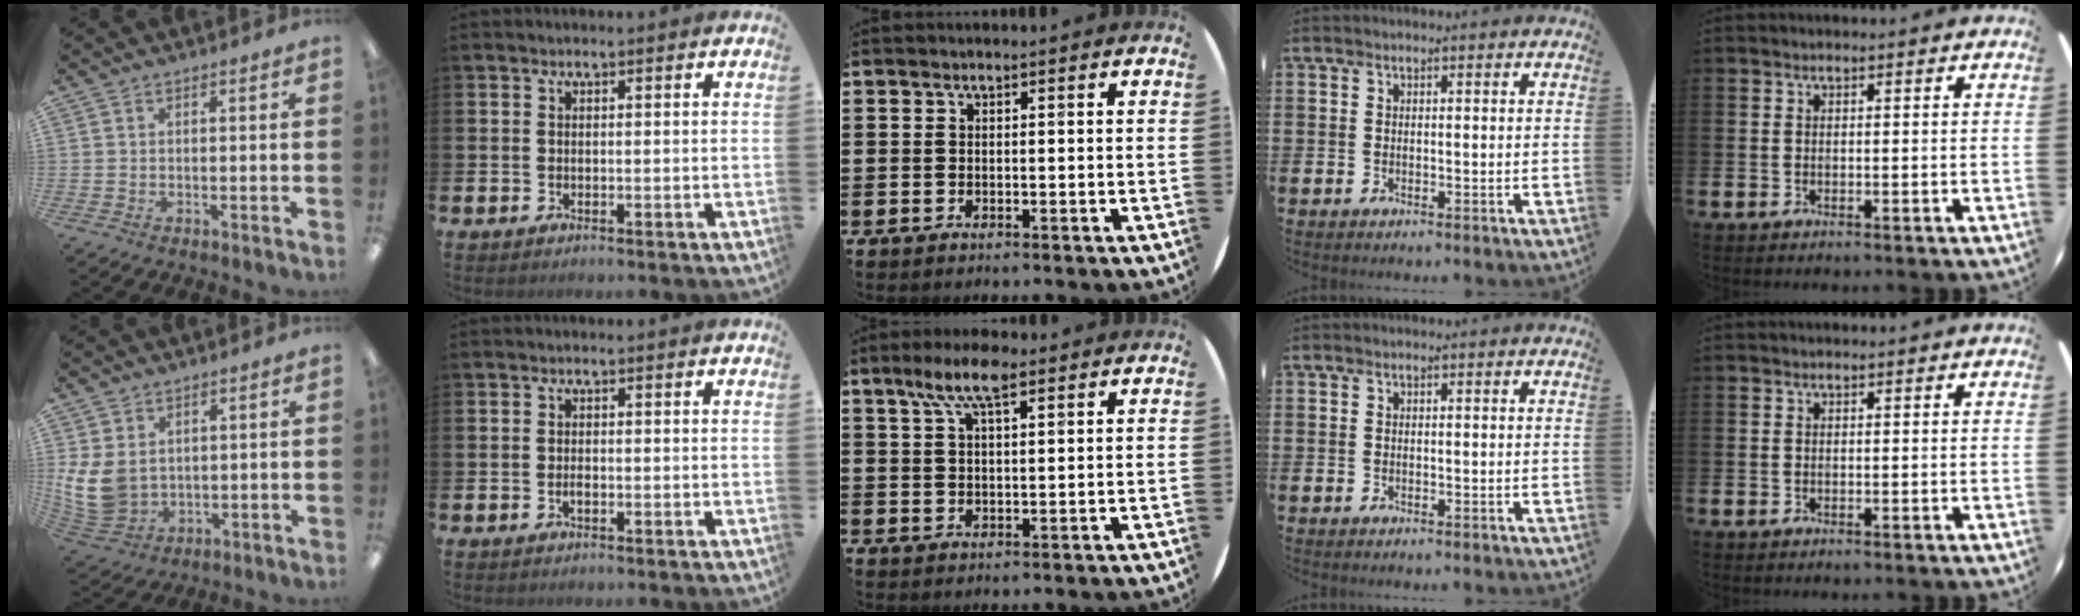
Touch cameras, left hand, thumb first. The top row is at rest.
{"thumb": {"total": 9.9, "force": [1.9, 7.7, 6.0], "torque": [-0.152, -0.012, 0.037]}, "index": {"total": 0.9, "force": [-0.4, 0.4, 0.7], "torque": [-0.017, 0.000, -0.006]}, "middle": {"total": 6.7, "force": [4.2, 2.0, 4.7], "torque": [-0.095, 0.003, 0.073]}}